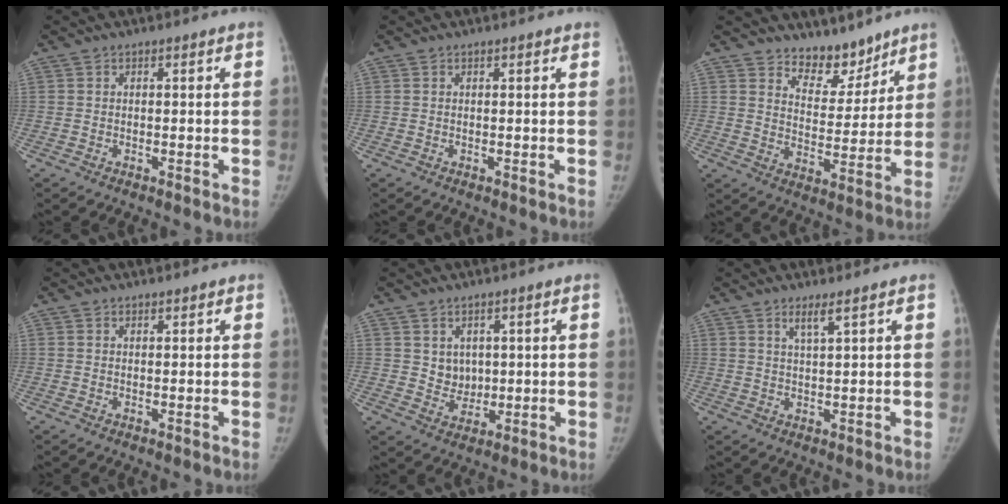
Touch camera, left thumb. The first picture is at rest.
{"total": 0.5, "force": [0.4, 0.1, 0.3], "torque": [-0.005, -0.001, 0.003]}
{"total": 8.4, "force": [7.2, 3.9, 1.7], "torque": [0.013, -0.063, 0.128]}
{"total": 0.7, "force": [0.6, 0.3, 0.0], "torque": [0.005, -0.005, 0.008]}
{"total": 4.3, "force": [1.3, 3.8, 1.7], "torque": [-0.003, -0.012, 0.031]}
{"total": 2.7, "force": [1.9, 0.0, 2.0], "torque": [-0.041, -0.014, 0.038]}